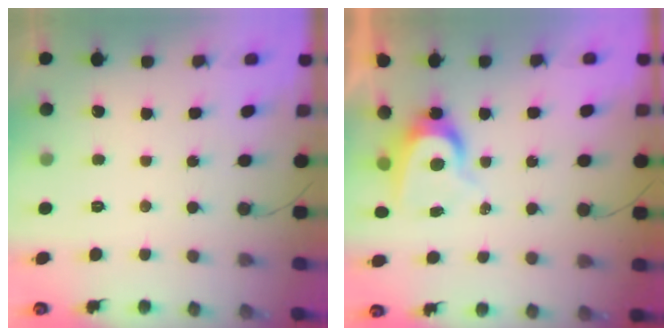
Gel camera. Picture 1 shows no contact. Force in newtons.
{"total": 7.7, "press": 7.7, "slide": 0.4}